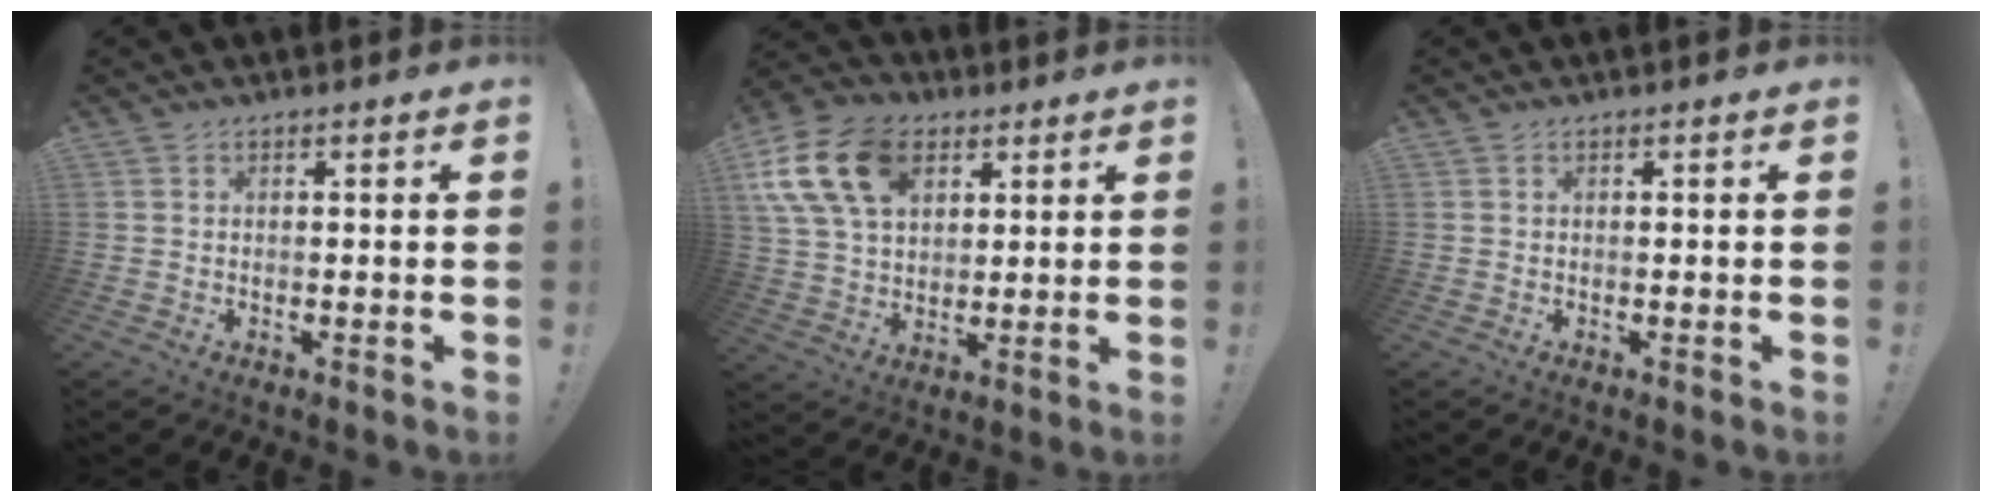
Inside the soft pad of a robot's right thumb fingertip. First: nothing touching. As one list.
[{"total": 17.7, "force": [7.4, 12.0, 10.7], "torque": [-0.202, -0.026, 0.138]}, {"total": 0.0}]